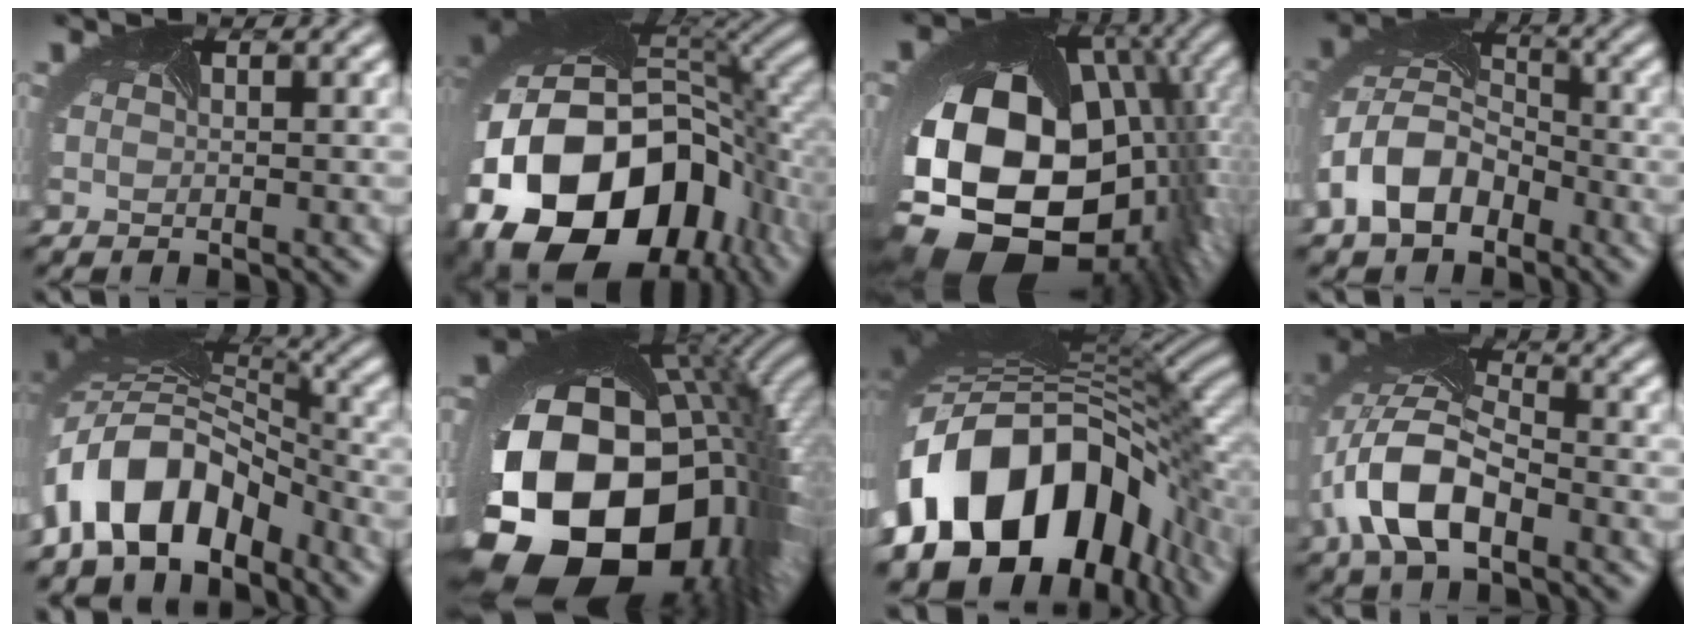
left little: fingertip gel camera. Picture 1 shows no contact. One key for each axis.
{"total": 18.7, "fx": -6.5, "fy": 12.8, "fz": 12.0, "tx": -0.269, "ty": -0.033, "tz": -0.101}
{"total": 20.1, "fx": -3.5, "fy": 13.9, "fz": 14.0, "tx": -0.267, "ty": -0.077, "tz": -0.020}
{"total": 7.4, "fx": -3.3, "fy": 4.8, "fz": 4.6, "tx": -0.103, "ty": -0.003, "tz": -0.072}
{"total": 9.5, "fx": -4.8, "fy": 5.5, "fz": 6.2, "tx": -0.108, "ty": 0.011, "tz": -0.093}
{"total": 22.9, "fx": -6.1, "fy": 16.0, "fz": 15.3, "tx": -0.306, "ty": -0.099, "tz": -0.074}
{"total": 16.3, "fx": -6.2, "fy": 10.1, "fz": 11.1, "tx": -0.190, "ty": -0.025, "tz": -0.098}
{"total": 8.5, "fx": -3.3, "fy": 4.3, "fz": 6.6, "tx": -0.149, "ty": 0.002, "tz": -0.070}